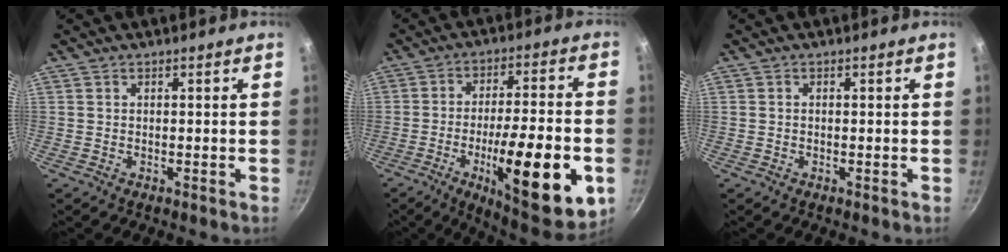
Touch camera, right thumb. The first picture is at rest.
{"total": 22.3, "force": [-7.1, 6.1, 20.2], "torque": [-0.277, 0.022, -0.098]}
{"total": 0.0}